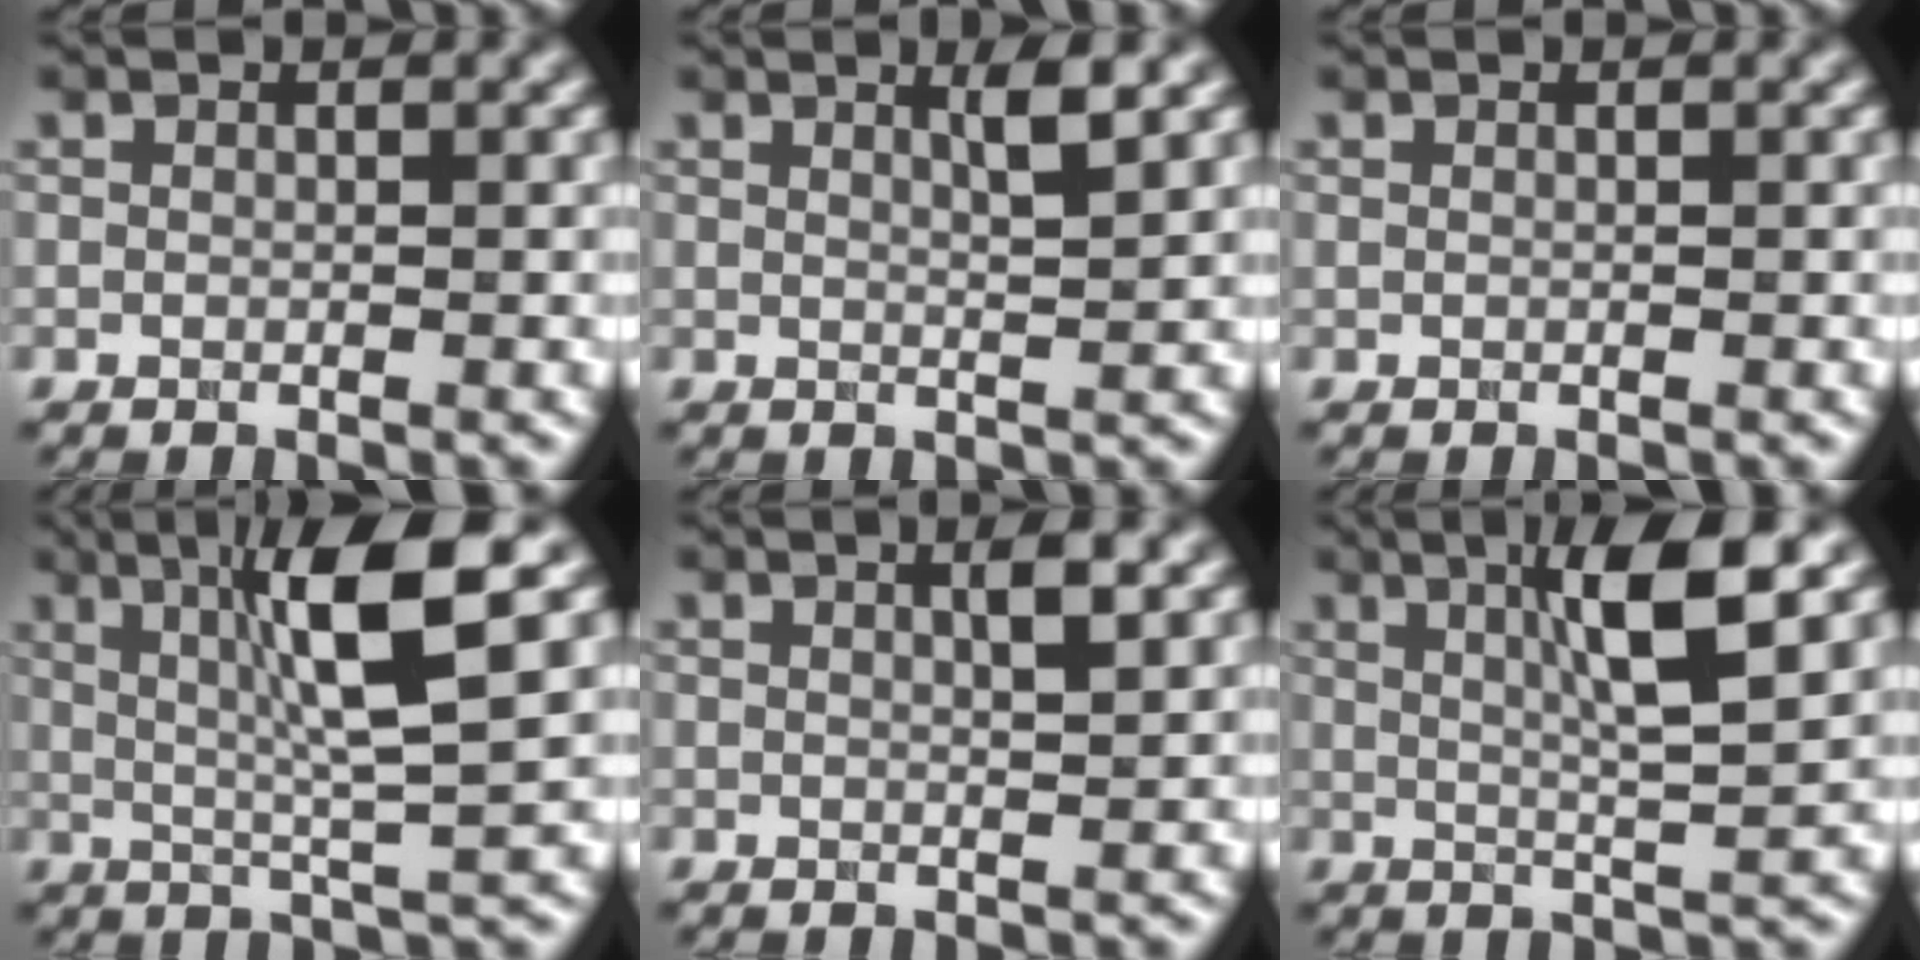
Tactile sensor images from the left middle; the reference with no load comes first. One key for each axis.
{"total": 2.3, "fx": 1.2, "fy": 0.4, "fz": 1.9, "tx": -0.021, "ty": 0.002, "tz": 0.015}
{"total": 0.0}
{"total": 8.2, "fx": 2.4, "fy": 1.1, "fz": 7.8, "tx": -0.127, "ty": 0.004, "tz": 0.041}
{"total": 2.0, "fx": 0.9, "fy": 0.4, "fz": 1.7, "tx": -0.020, "ty": 0.005, "tz": 0.010}
{"total": 6.8, "fx": 2.3, "fy": 1.1, "fz": 6.3, "tx": -0.097, "ty": 0.005, "tz": 0.037}